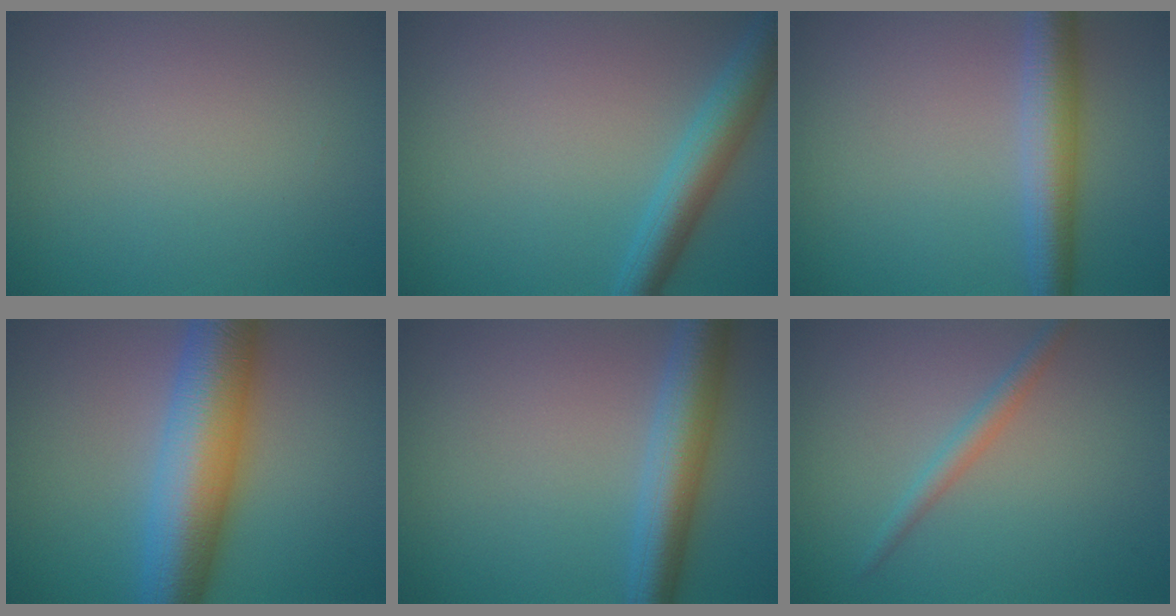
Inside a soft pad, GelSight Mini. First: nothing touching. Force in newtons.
{"total": 4.4, "press": 4.4, "slide": 0.1}
{"total": 4.8, "press": 4.8, "slide": 0.1}
{"total": 9.9, "press": 9.9, "slide": 0.1}
{"total": 5.8, "press": 5.8, "slide": 0.0}
{"total": 1.7, "press": 1.7, "slide": 0.1}